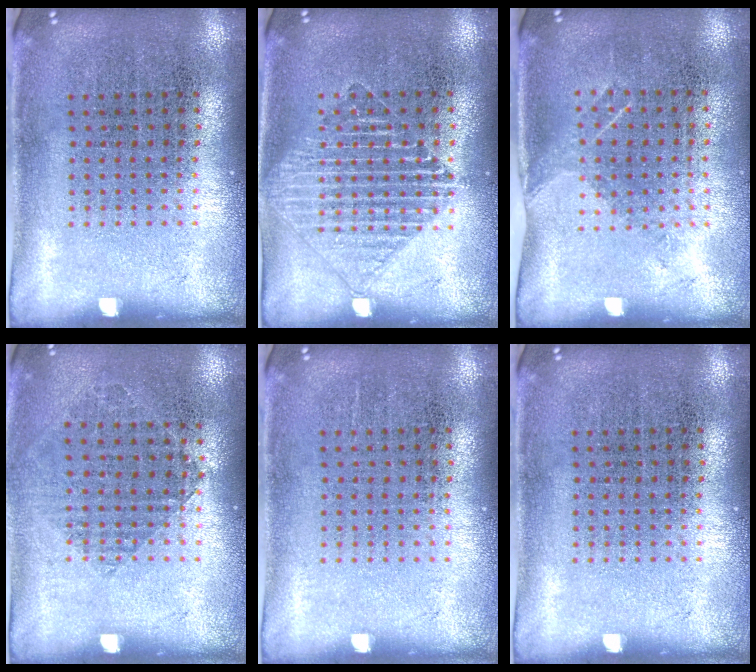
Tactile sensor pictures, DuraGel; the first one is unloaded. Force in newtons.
{"total": 1.3, "press": 1.3, "slide": 0.2}
{"total": 1.2, "press": 1.0, "slide": 0.7}
{"total": 0.8, "press": 0.8, "slide": 0.2}
{"total": 0.0}
{"total": 0.0}